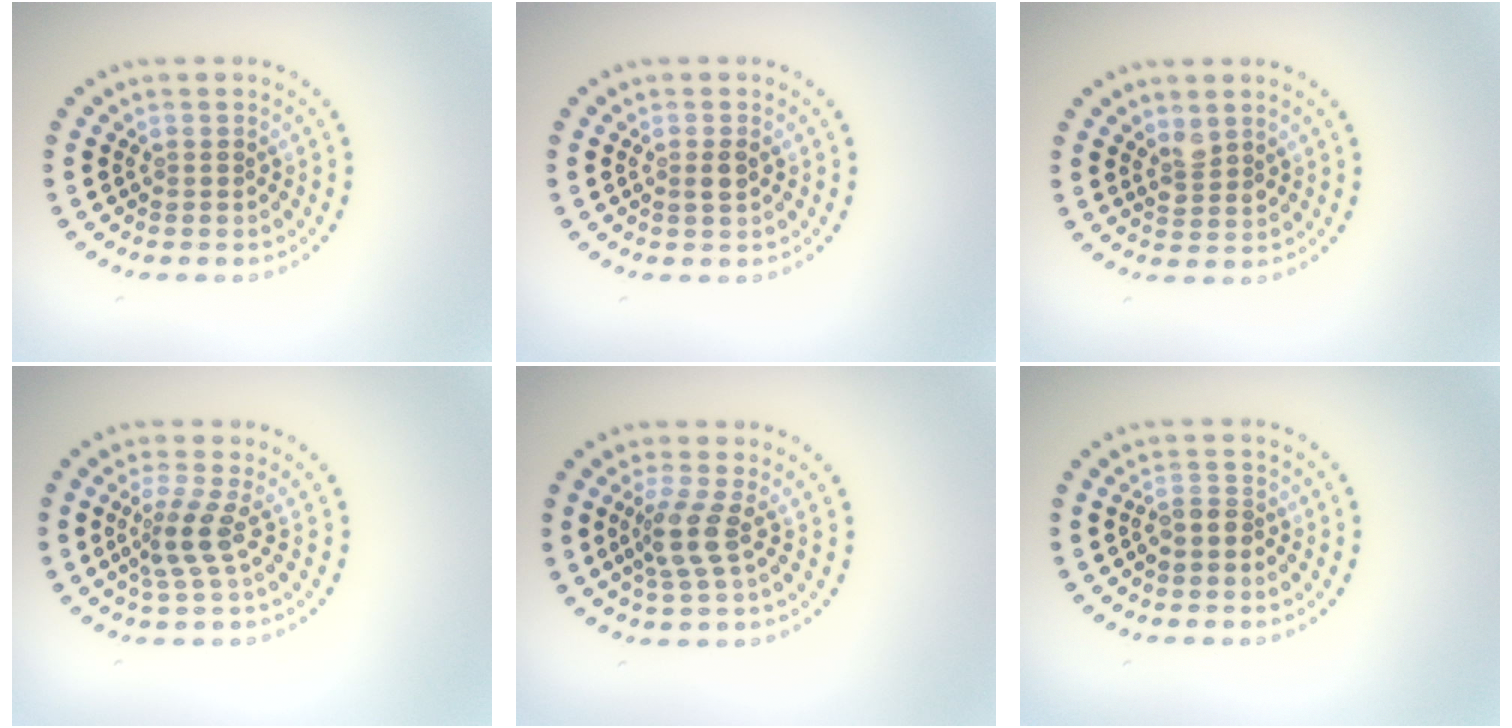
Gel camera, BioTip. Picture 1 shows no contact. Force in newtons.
{"total": 1.1, "press": 1.0, "slide": 0.4}
{"total": 1.6, "press": 1.4, "slide": 0.8}
{"total": 2.7, "press": 1.9, "slide": 1.9}
{"total": 2.6, "press": 2.1, "slide": 1.7}
{"total": 1.8, "press": 1.4, "slide": 1.2}